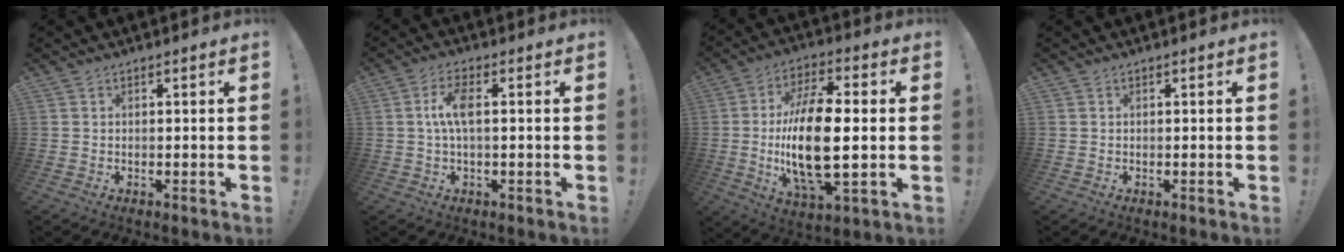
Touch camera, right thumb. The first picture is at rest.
{"total": 6.9, "force": [0.5, 2.3, 6.5], "torque": [-0.125, 0.001, 0.003]}
{"total": 19.9, "force": [-0.7, 7.9, 18.3], "torque": [-0.359, -0.007, -0.017]}
{"total": 0.0}